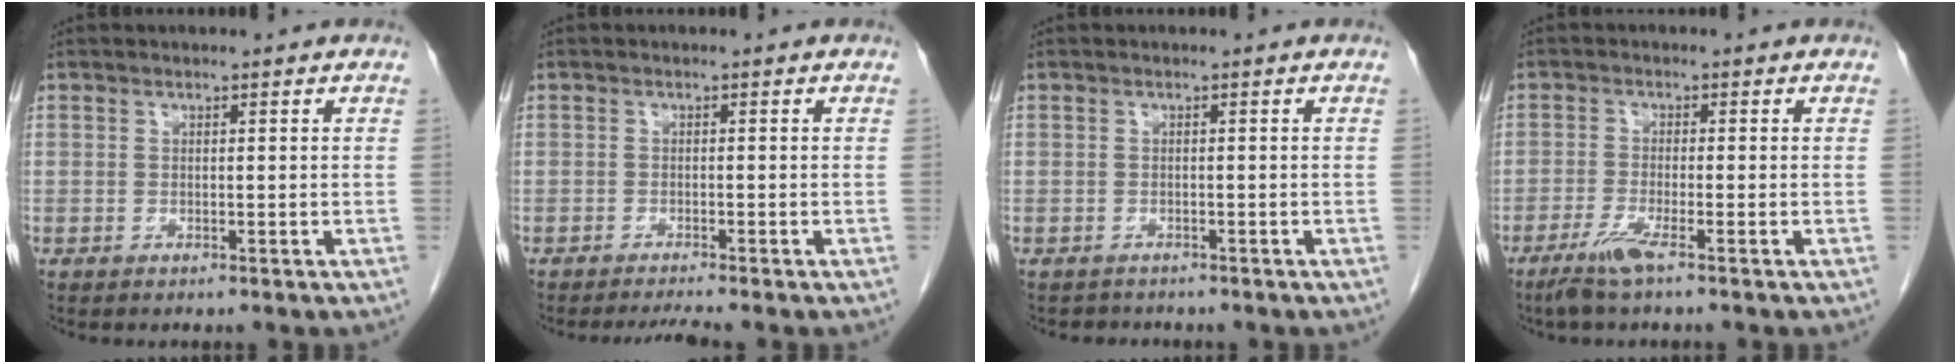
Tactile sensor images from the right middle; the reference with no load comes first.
{"total": 2.4, "force": [-2.1, -0.8, 0.8], "torque": [-0.022, -0.012, -0.037]}
{"total": 1.4, "force": [-1.3, 0.5, -0.2], "torque": [-0.007, -0.004, -0.022]}
{"total": 3.6, "force": [-2.5, -0.2, 2.6], "torque": [-0.060, -0.011, -0.054]}